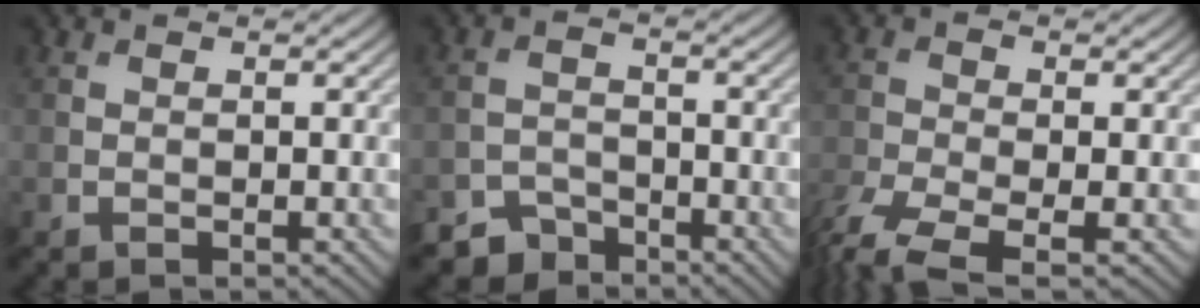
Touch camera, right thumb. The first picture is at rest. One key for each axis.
{"total": 3.8, "fx": -3.4, "fy": 1.6, "fz": 0.4, "tx": 0.000, "ty": 0.001, "tz": -0.067}
{"total": 6.1, "fx": -3.9, "fy": 2.0, "fz": 4.3, "tx": -0.100, "ty": -0.018, "tz": -0.081}